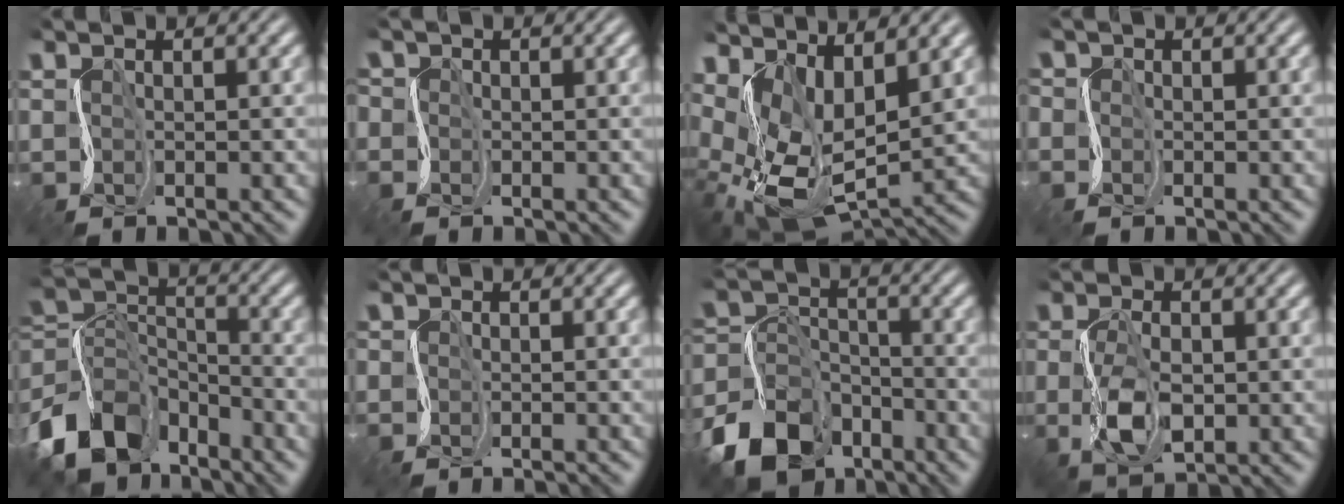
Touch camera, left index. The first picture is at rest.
{"total": 2.1, "force": [0.1, 2.0, 0.5], "torque": [0.000, 0.009, -0.027]}
{"total": 12.5, "force": [2.6, 7.0, 10.1], "torque": [-0.180, -0.012, 0.069]}
{"total": 1.5, "force": [-0.1, 1.5, 0.2], "torque": [0.007, 0.005, -0.020]}
{"total": 10.7, "force": [-7.0, 6.3, 5.1], "torque": [-0.103, 0.006, -0.157]}
{"total": 1.2, "force": [-0.9, 0.8, -0.3], "torque": [0.021, -0.005, -0.026]}
{"total": 8.6, "force": [-6.0, 5.1, 3.4], "torque": [-0.060, -0.003, -0.127]}
{"total": 3.9, "force": [-0.5, 2.1, 3.3], "torque": [-0.076, -0.005, -0.010]}